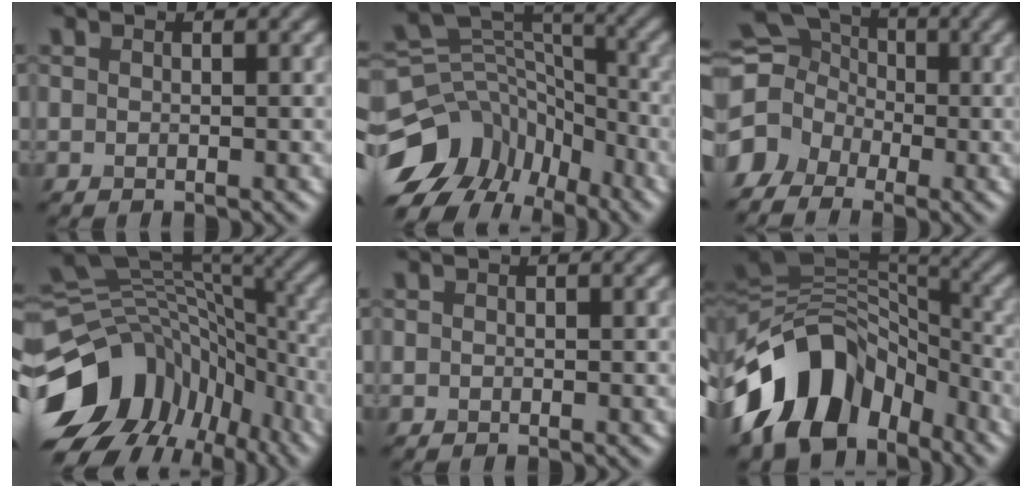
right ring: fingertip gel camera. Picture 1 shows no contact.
{"total": 11.7, "force": [-6.4, 8.4, 5.1], "torque": [-0.108, 0.026, -0.102]}
{"total": 6.7, "force": [-1.9, 5.7, 2.9], "torque": [-0.054, 0.013, -0.054]}
{"total": 13.5, "force": [-5.3, 10.1, 7.2], "torque": [-0.157, 0.006, -0.086]}
{"total": 0.0}
{"total": 12.1, "force": [-6.5, 8.0, 6.4], "torque": [-0.105, 0.022, -0.134]}